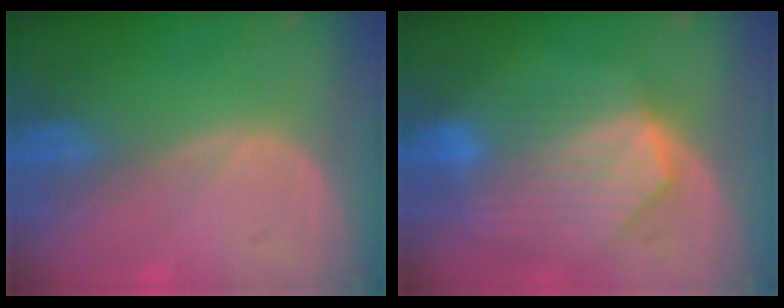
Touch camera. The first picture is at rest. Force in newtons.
{"total": 8.6, "press": 7.9, "slide": 3.5}